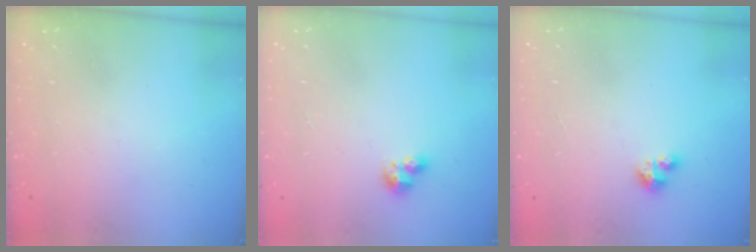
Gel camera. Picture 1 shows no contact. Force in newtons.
{"total": 5.3, "press": 5.3, "slide": 0.6}
{"total": 4.2, "press": 4.2, "slide": 0.4}